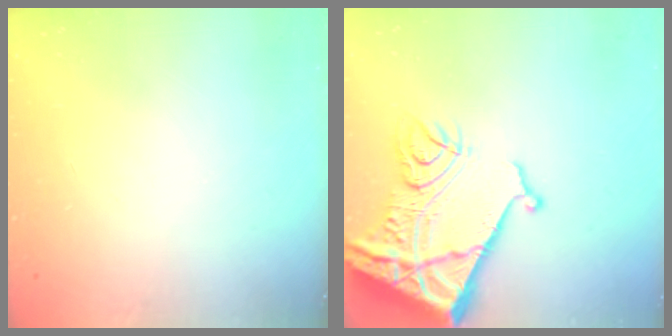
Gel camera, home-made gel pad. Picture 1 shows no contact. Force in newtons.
{"total": 18.7, "press": 18.6, "slide": 2.1}